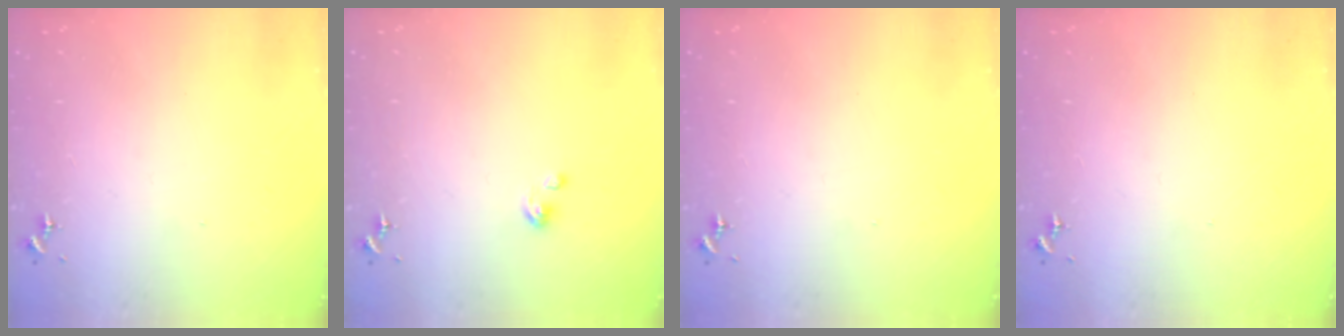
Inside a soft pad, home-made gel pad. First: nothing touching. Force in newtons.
{"total": 4.1, "press": 4.1, "slide": 0.2}
{"total": 0.0}
{"total": 0.0}